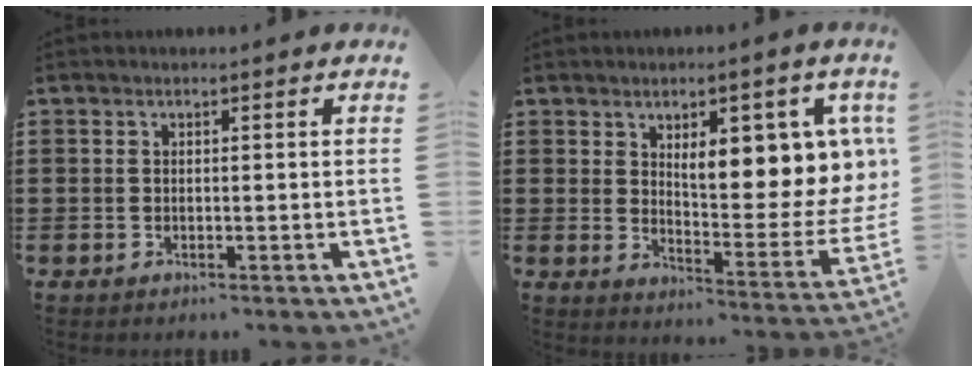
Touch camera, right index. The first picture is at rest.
{"total": 10.6, "force": [4.9, 4.2, 8.4], "torque": [-0.110, -0.040, 0.075]}